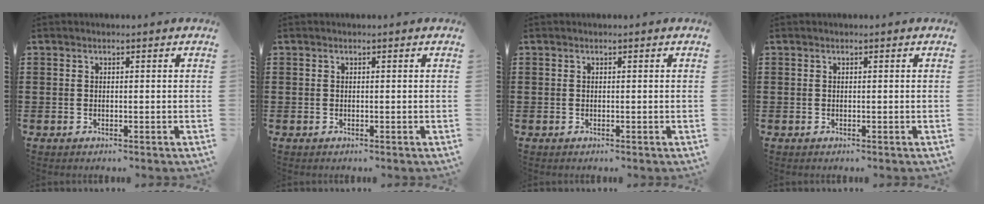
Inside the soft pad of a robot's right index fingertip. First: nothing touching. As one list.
[{"total": 0.0}, {"total": 0.0}, {"total": 0.0}]